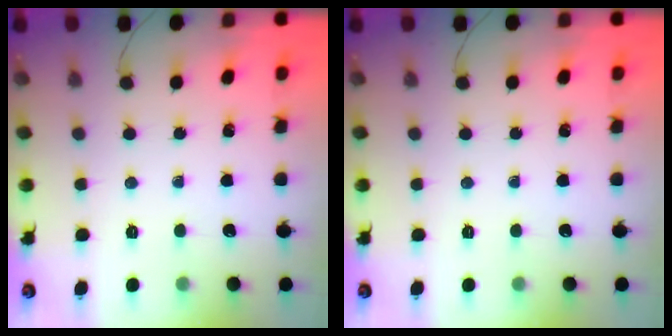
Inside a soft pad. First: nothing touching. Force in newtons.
{"total": 0.0}